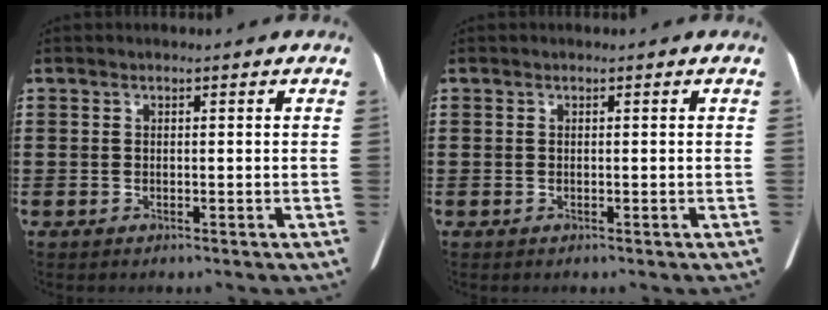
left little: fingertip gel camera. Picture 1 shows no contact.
{"total": 0.0}